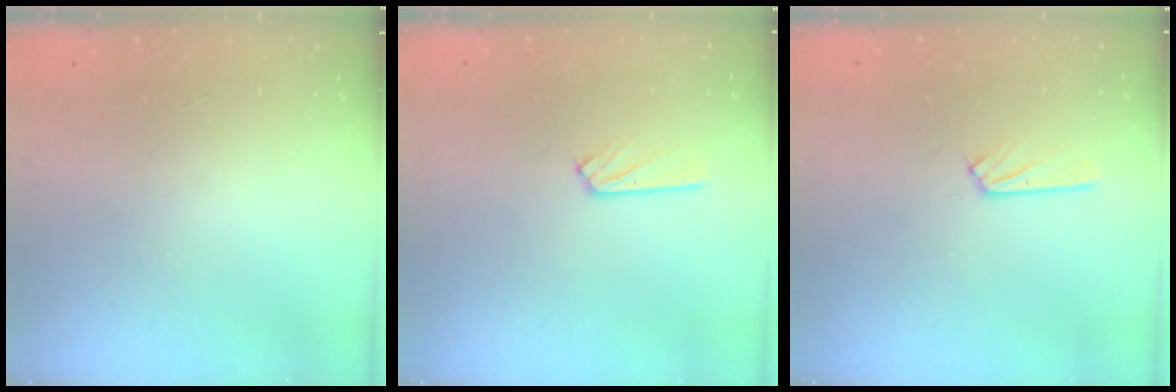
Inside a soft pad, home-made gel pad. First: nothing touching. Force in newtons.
{"total": 2.5, "press": 2.5, "slide": 0.3}
{"total": 2.6, "press": 2.5, "slide": 0.3}